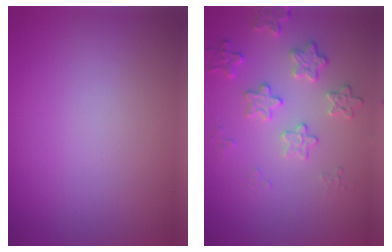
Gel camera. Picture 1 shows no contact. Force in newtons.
{"total": 2.9, "press": 2.3, "slide": 1.8}